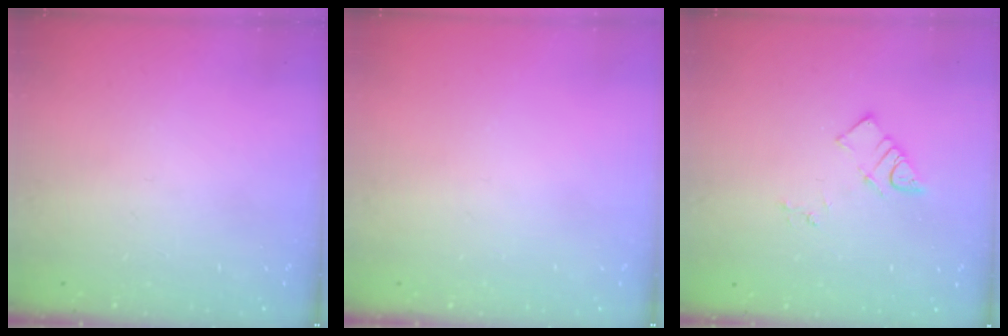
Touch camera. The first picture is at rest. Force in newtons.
{"total": 0.0}
{"total": 3.4, "press": 3.4, "slide": 0.2}